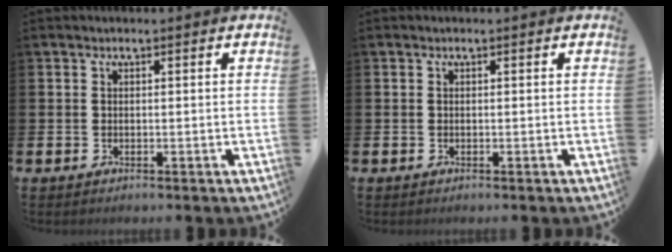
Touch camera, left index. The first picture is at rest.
{"total": 0.0}